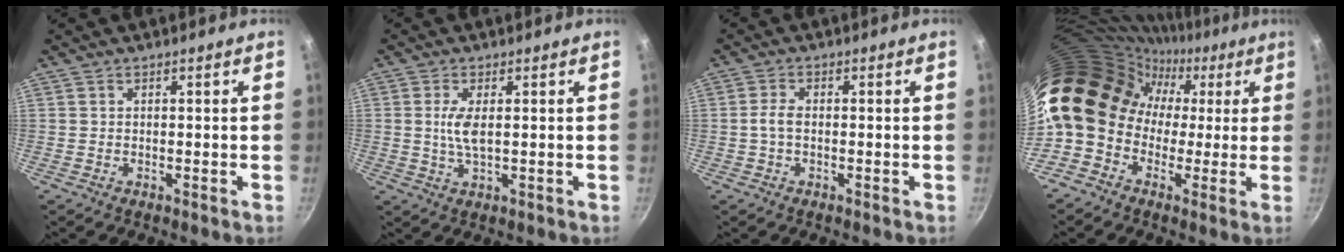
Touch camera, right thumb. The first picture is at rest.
{"total": 4.2, "force": [0.5, 1.5, 3.9], "torque": [-0.086, -0.002, 0.011]}
{"total": 2.6, "force": [-0.3, 1.4, 2.1], "torque": [-0.048, 0.012, -0.011]}
{"total": 17.9, "force": [1.4, 15.3, 9.2], "torque": [-0.122, 0.055, 0.008]}